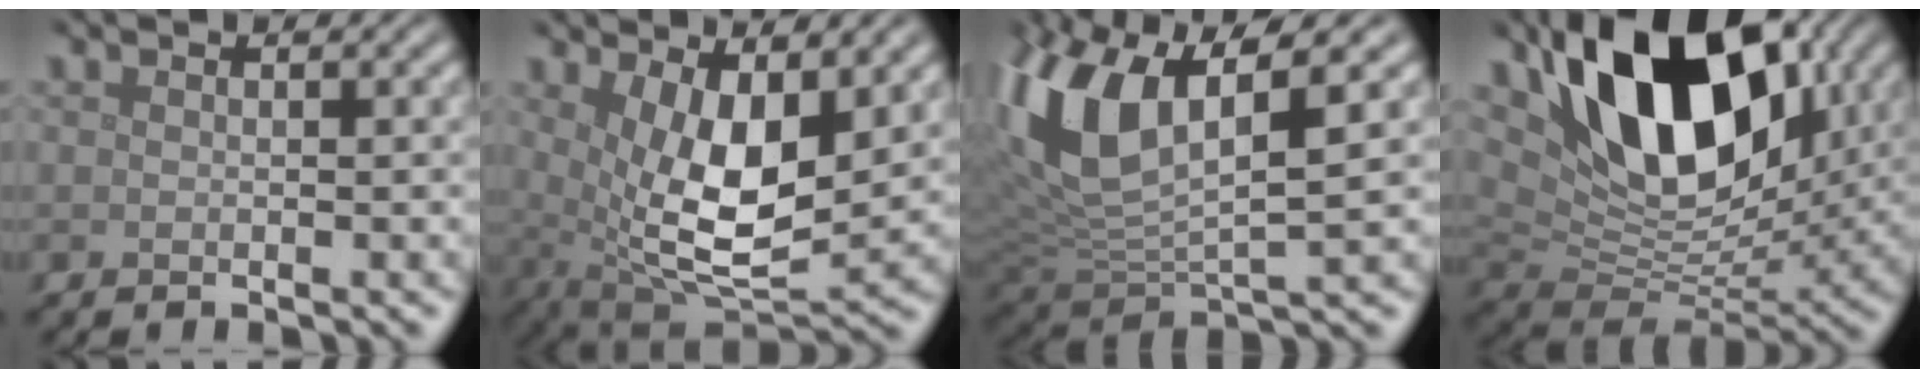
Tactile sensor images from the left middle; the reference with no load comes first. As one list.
[{"total": 8.9, "force": [1.7, 3.9, 7.8], "torque": [-0.149, -0.018, 0.035]}, {"total": 11.0, "force": [3.6, 4.9, 9.1], "torque": [-0.205, 0.004, 0.068]}, {"total": 13.5, "force": [5.0, 7.5, 10.0], "torque": [-0.154, 0.000, 0.083]}]